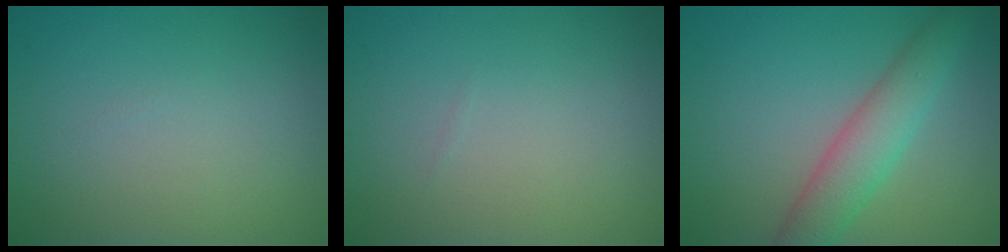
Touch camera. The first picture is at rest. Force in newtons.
{"total": 0.0}
{"total": 4.4, "press": 4.4, "slide": 0.1}